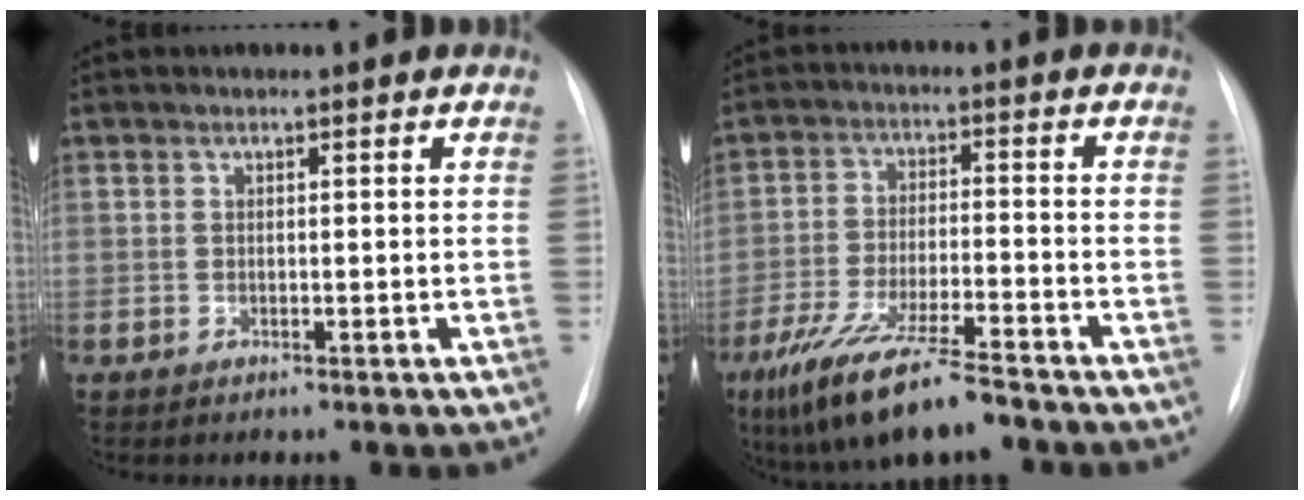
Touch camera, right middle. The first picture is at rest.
{"total": 12.8, "force": [-9.4, 1.8, 8.6], "torque": [-0.168, -0.035, -0.162]}